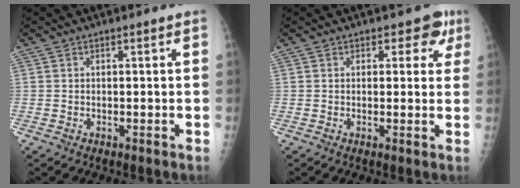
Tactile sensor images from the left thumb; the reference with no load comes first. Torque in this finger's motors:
{"motor_torque": [0.00, 0.04, -0.07, 0.17, -0.01]}